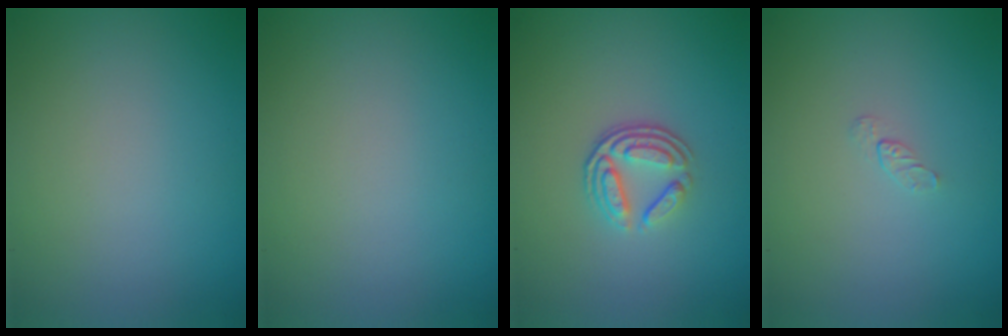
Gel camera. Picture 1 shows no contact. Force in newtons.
{"total": 0.0}
{"total": 3.5, "press": 2.6, "slide": 2.3}
{"total": 0.5, "press": 0.3, "slide": 0.4}